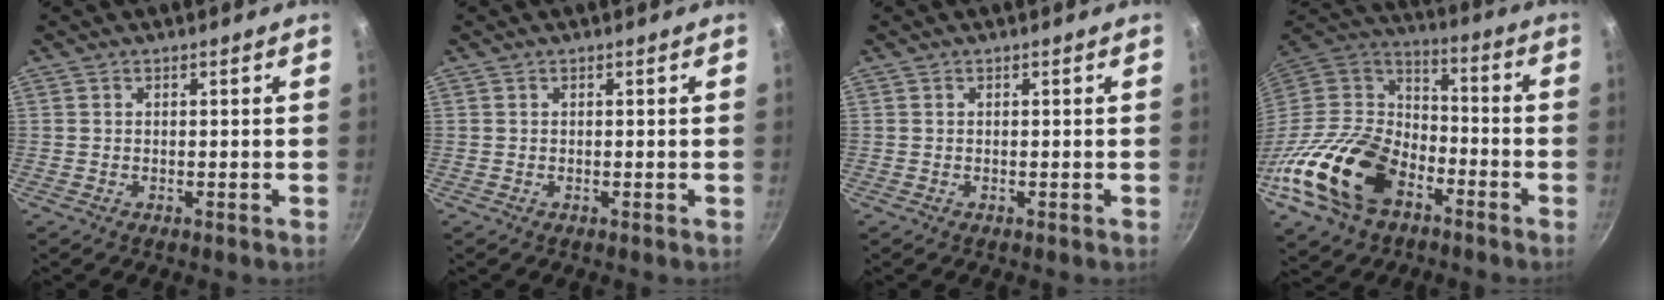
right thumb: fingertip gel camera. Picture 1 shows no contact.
{"total": 0.0}
{"total": 0.0}
{"total": 22.0, "force": [-10.0, 14.7, 12.9], "torque": [-0.231, 0.052, -0.192]}